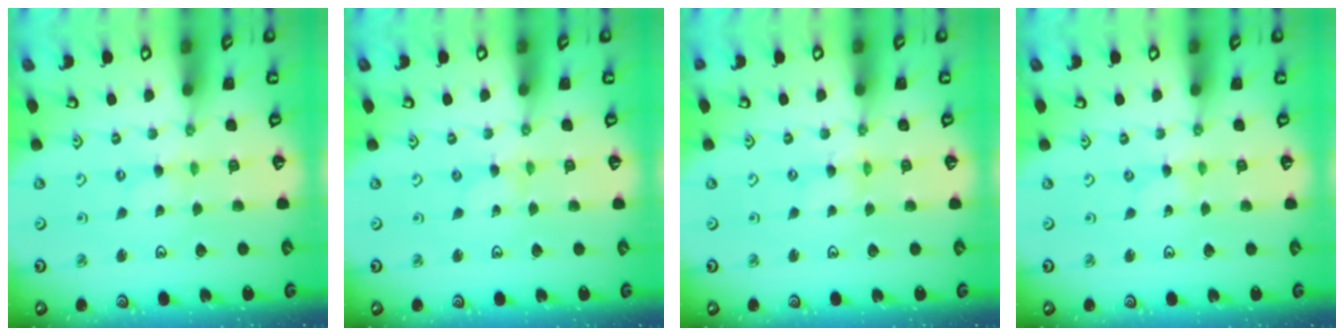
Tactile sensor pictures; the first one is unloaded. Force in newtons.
{"total": 0.0}
{"total": 0.0}
{"total": 0.0}